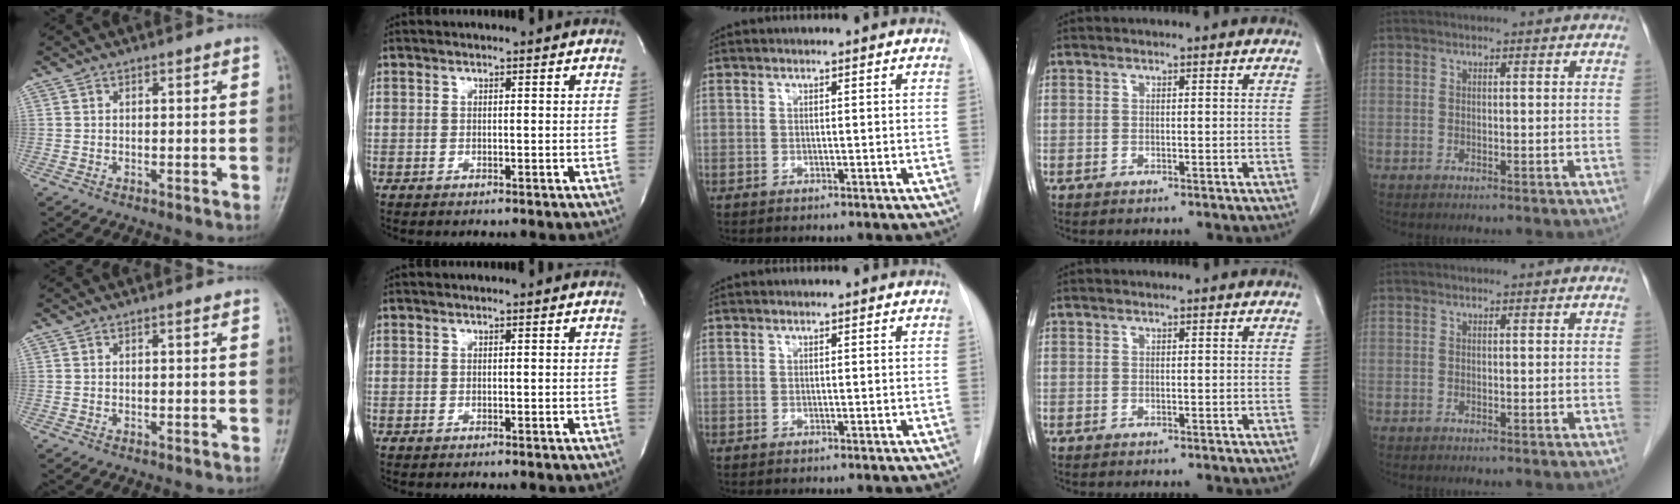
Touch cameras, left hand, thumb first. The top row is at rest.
{}